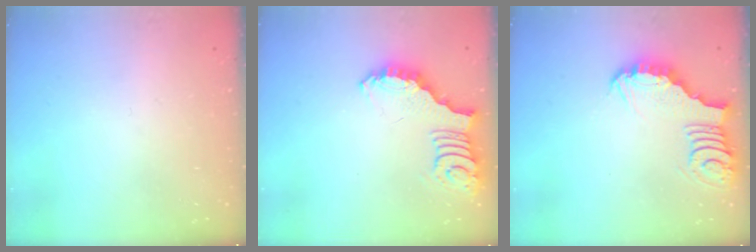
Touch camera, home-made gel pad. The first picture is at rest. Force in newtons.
{"total": 2.6, "press": 2.6, "slide": 0.5}
{"total": 3.4, "press": 3.4, "slide": 0.3}